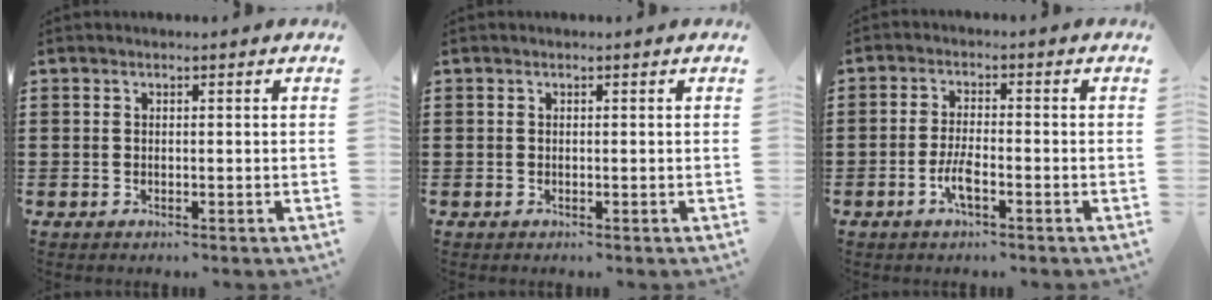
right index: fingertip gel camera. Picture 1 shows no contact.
{"total": 0.0}
{"total": 4.0, "force": [-1.7, 0.9, 3.5], "torque": [-0.079, -0.004, -0.037]}